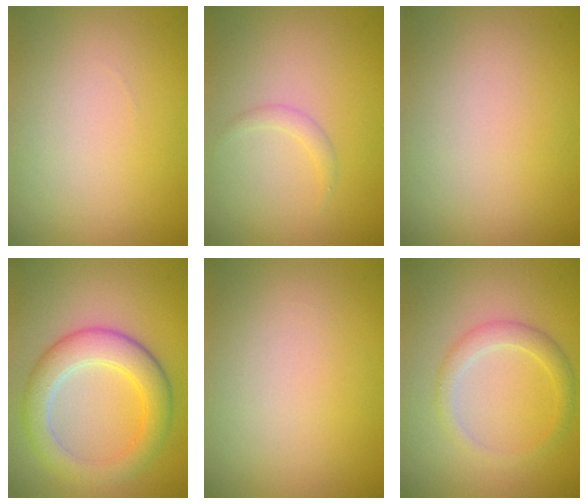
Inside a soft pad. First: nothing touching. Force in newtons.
{"total": 0.9, "press": 0.9, "slide": 0.1}
{"total": 0.0}
{"total": 5.2, "press": 5.2, "slide": 0.2}
{"total": 0.0}
{"total": 2.1, "press": 2.1, "slide": 0.0}